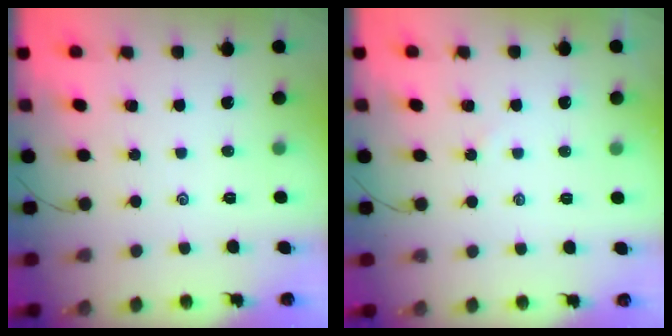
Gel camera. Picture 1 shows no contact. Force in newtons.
{"total": 2.4, "press": 2.4, "slide": 0.3}